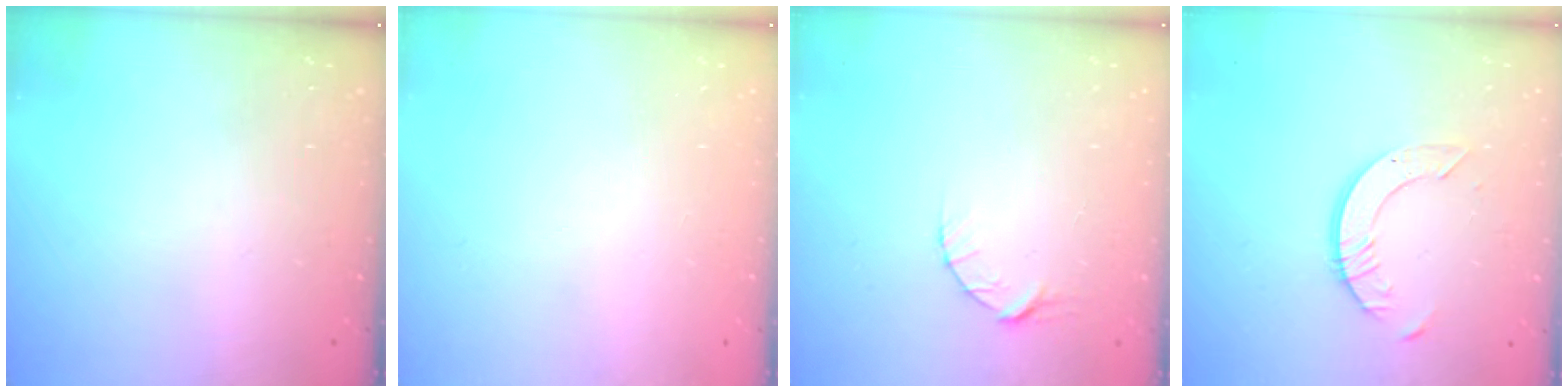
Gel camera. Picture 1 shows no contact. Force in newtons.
{"total": 0.0}
{"total": 5.0, "press": 4.9, "slide": 0.7}
{"total": 6.9, "press": 6.8, "slide": 0.7}